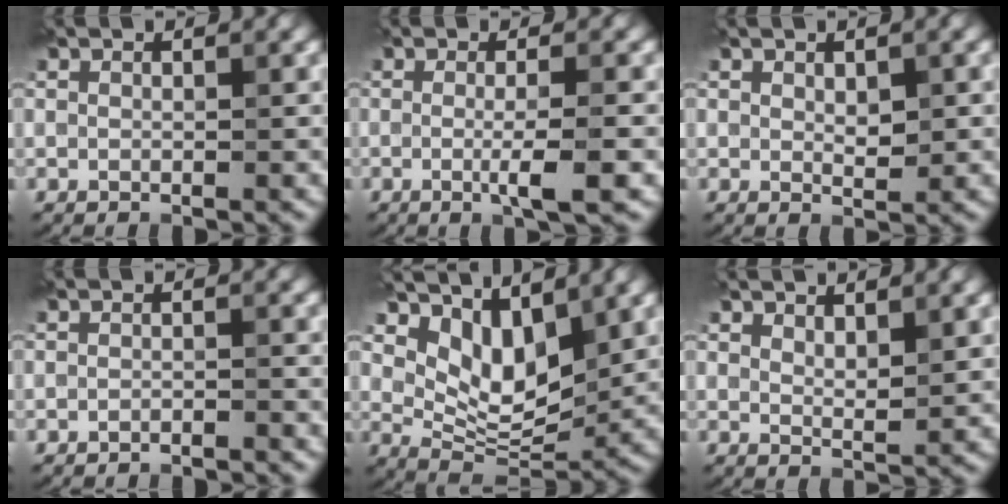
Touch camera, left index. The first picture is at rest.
{"total": 3.6, "force": [-0.7, 0.7, 3.4], "torque": [-0.055, -0.008, -0.014]}
{"total": 1.7, "force": [0.3, 0.9, 1.5], "torque": [-0.026, -0.002, 0.010]}
{"total": 1.6, "force": [-1.6, 0.1, 0.4], "torque": [0.000, -0.001, -0.029]}
{"total": 5.6, "force": [3.1, 2.9, 3.6], "torque": [-0.069, -0.018, 0.056]}
{"total": 1.9, "force": [1.5, 0.5, 1.1], "torque": [-0.020, -0.001, 0.027]}